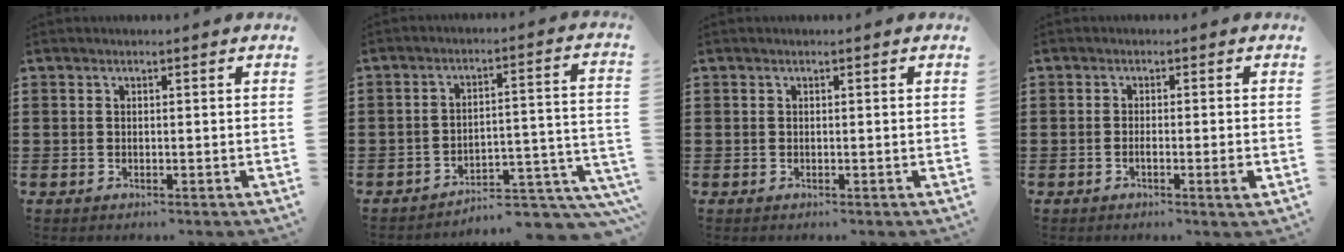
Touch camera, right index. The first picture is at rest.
{"total": 5.1, "force": [-4.6, 0.9, 2.1], "torque": [-0.031, -0.003, -0.092]}
{"total": 0.0}
{"total": 2.3, "force": [-0.8, 0.2, 2.2], "torque": [-0.036, -0.003, -0.014]}